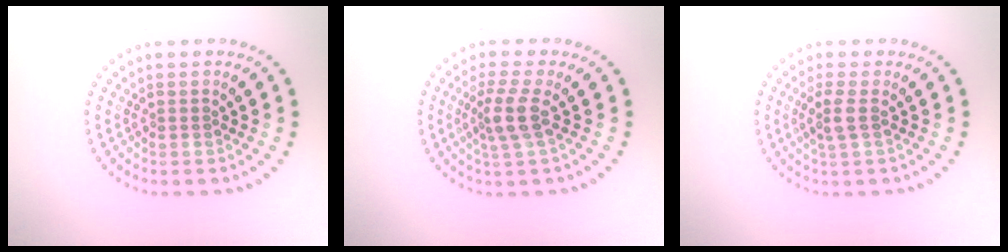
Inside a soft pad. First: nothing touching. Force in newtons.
{"total": 2.8, "press": 2.1, "slide": 1.8}
{"total": 1.7, "press": 1.4, "slide": 0.9}